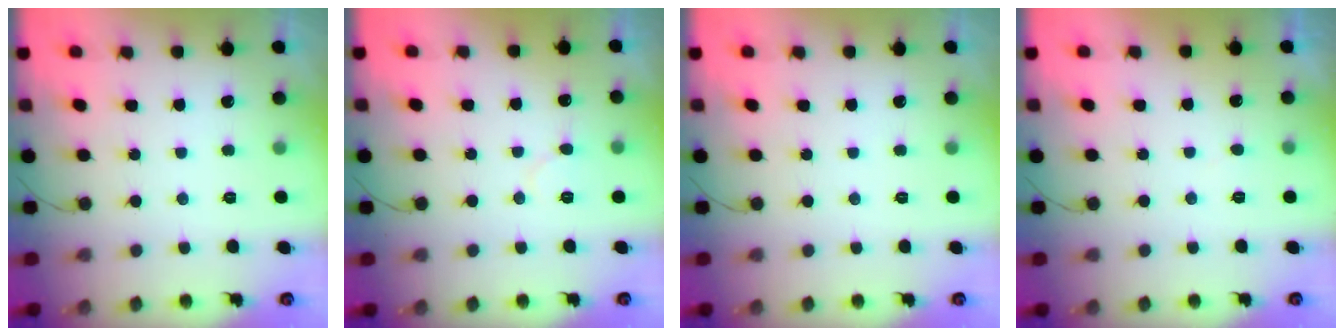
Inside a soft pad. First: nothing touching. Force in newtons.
{"total": 5.0, "press": 5.0, "slide": 0.5}
{"total": 0.0}
{"total": 2.7, "press": 2.7, "slide": 0.2}